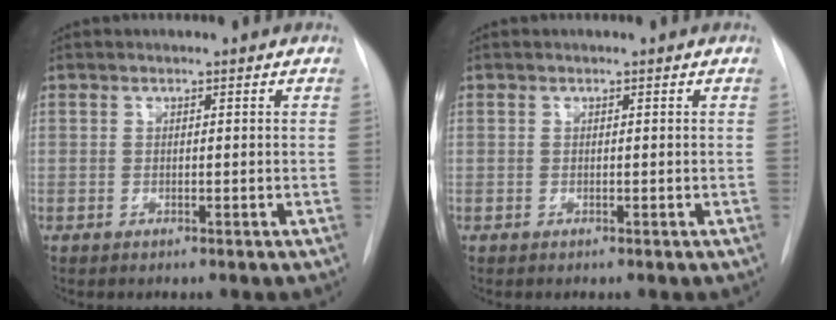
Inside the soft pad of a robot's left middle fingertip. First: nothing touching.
{"total": 0.0}